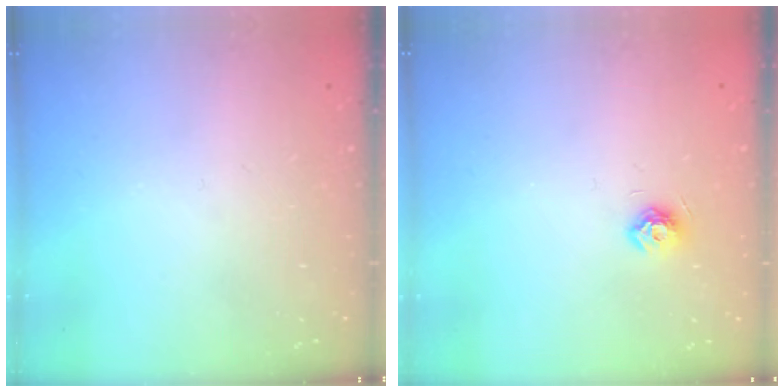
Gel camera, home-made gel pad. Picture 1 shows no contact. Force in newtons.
{"total": 7.6, "press": 7.5, "slide": 1.1}